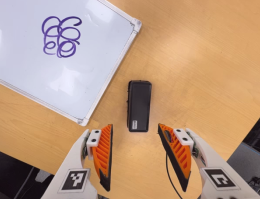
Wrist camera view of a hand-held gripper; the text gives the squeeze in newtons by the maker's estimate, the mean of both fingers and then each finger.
{"total": 0.0}